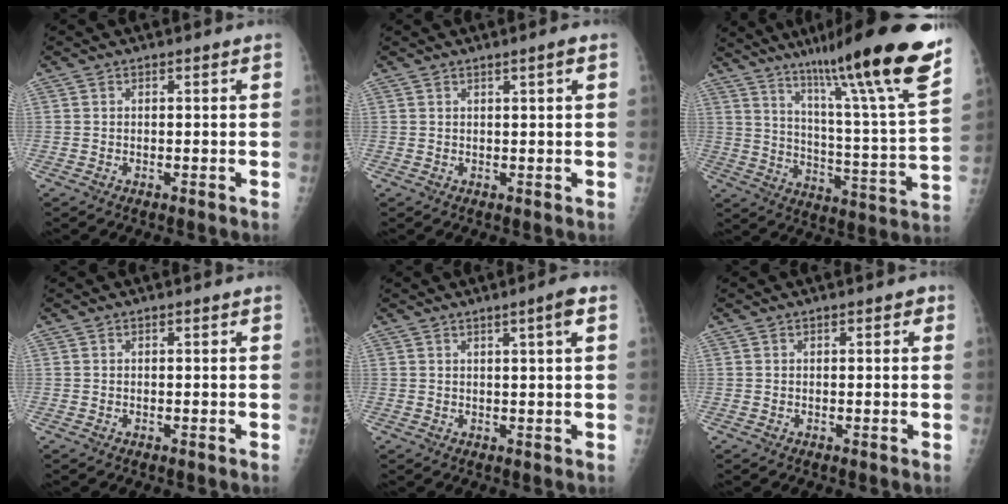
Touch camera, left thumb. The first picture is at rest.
{"total": 1.8, "force": [0.9, -0.1, 1.6], "torque": [-0.025, -0.003, 0.015]}
{"total": 27.2, "force": [18.4, 1.3, 19.9], "torque": [-0.291, -0.079, 0.278]}
{"total": 0.0}
{"total": 3.5, "force": [1.5, -0.3, 3.2], "torque": [-0.049, -0.004, 0.025]}
{"total": 1.7, "force": [0.7, 0.7, 1.4], "torque": [-0.013, 0.002, 0.007]}